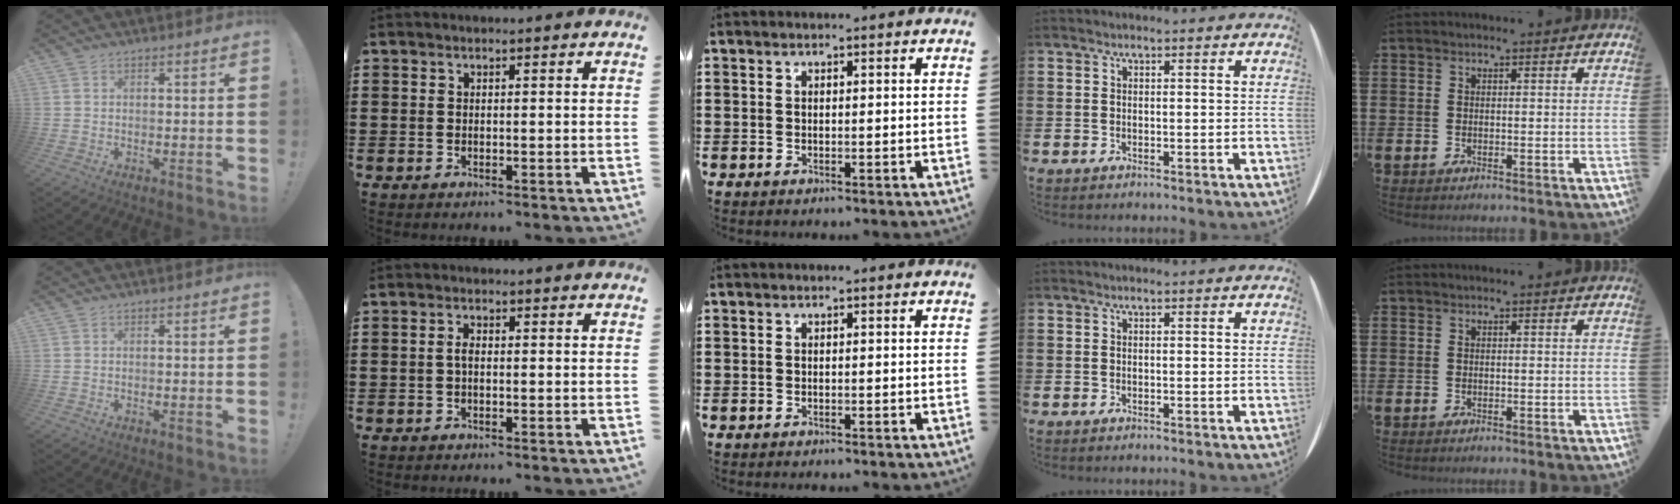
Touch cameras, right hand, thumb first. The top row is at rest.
{"index": {"total": 1.6, "force": [-0.2, 0.6, 1.5], "torque": [-0.035, -0.002, -0.007]}}